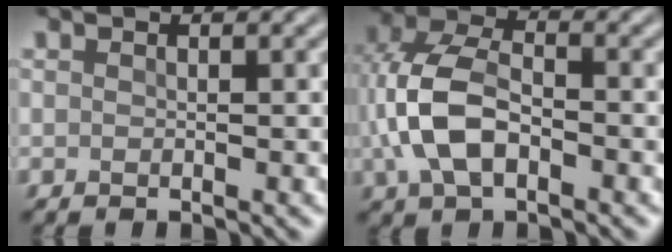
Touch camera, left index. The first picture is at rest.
{"total": 7.2, "force": [-1.0, 4.3, 5.6], "torque": [-0.131, 0.007, -0.029]}